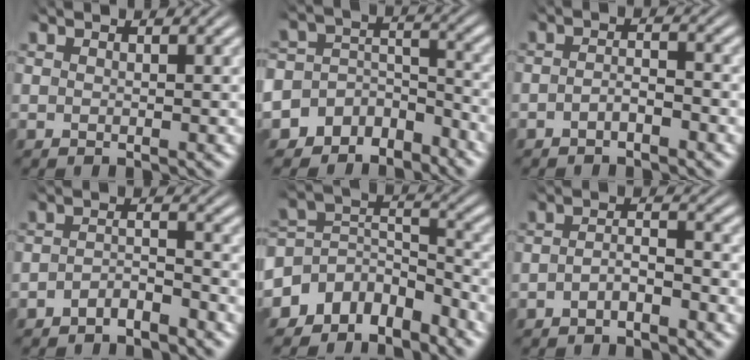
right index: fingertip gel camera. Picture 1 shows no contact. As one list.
[{"total": 10.2, "force": [-5.6, 7.6, 3.8], "torque": [-0.088, -0.033, -0.096]}, {"total": 2.1, "force": [-1.7, 0.8, 1.0], "torque": [-0.013, -0.005, -0.032]}, {"total": 2.9, "force": [-2.6, 0.9, 0.9], "torque": [-0.010, -0.008, -0.048]}, {"total": 10.6, "force": [-3.9, 8.3, 5.2], "torque": [-0.112, -0.043, -0.063]}, {"total": 2.5, "force": [-1.9, 1.0, 1.3], "torque": [-0.022, -0.009, -0.033]}]